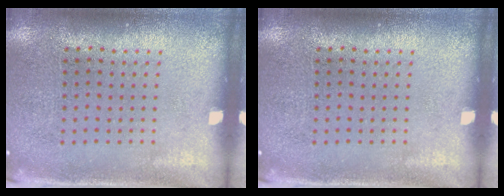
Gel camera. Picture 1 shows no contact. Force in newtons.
{"total": 0.0}